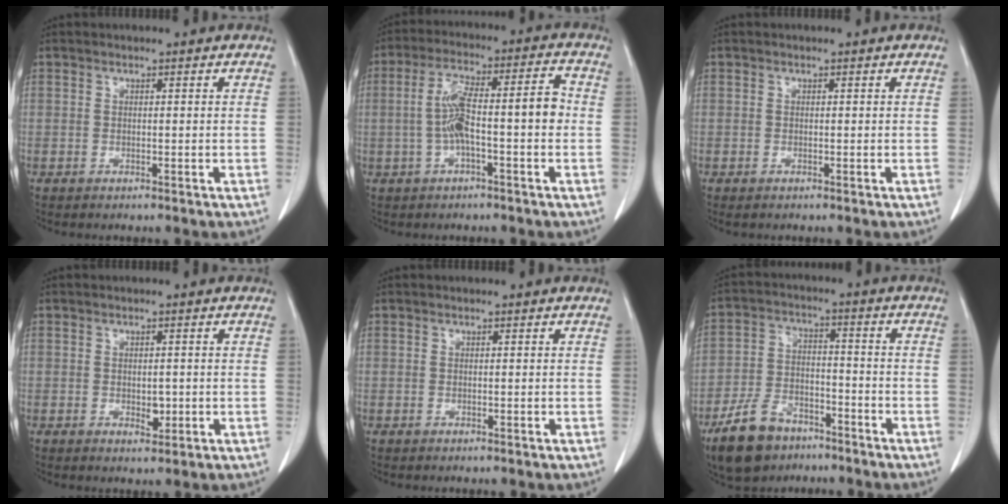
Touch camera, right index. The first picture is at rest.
{"total": 9.8, "force": [-1.1, 1.7, 9.5], "torque": [-0.171, 0.038, -0.016]}
{"total": 0.0}
{"total": 2.0, "force": [-0.3, 1.1, 1.6], "torque": [-0.025, -0.001, 0.002]}
{"total": 0.0}
{"total": 10.2, "force": [-7.1, 5.6, 4.8], "torque": [-0.109, -0.002, -0.126]}